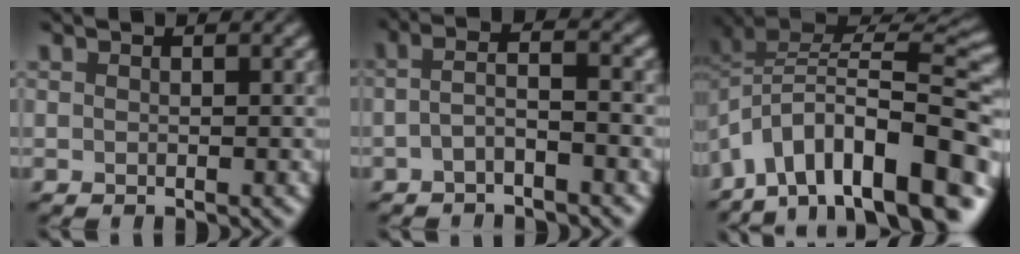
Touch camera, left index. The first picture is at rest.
{"total": 2.1, "force": [-1.3, 0.2, 1.7], "torque": [-0.037, 0.014, -0.021]}
{"total": 14.0, "force": [-7.1, 6.4, 10.2], "torque": [-0.173, 0.016, -0.105]}